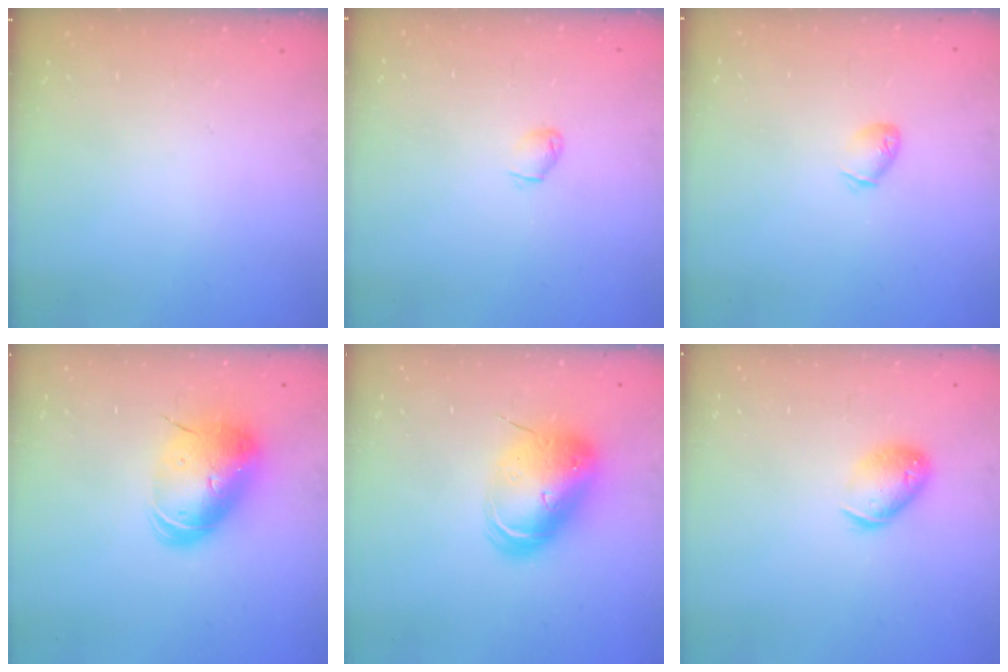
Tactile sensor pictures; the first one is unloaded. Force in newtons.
{"total": 2.0, "press": 2.0, "slide": 0.4}
{"total": 4.1, "press": 4.0, "slide": 0.9}
{"total": 14.6, "press": 14.4, "slide": 2.5}
{"total": 13.6, "press": 13.3, "slide": 2.5}
{"total": 11.2, "press": 11.1, "slide": 1.6}